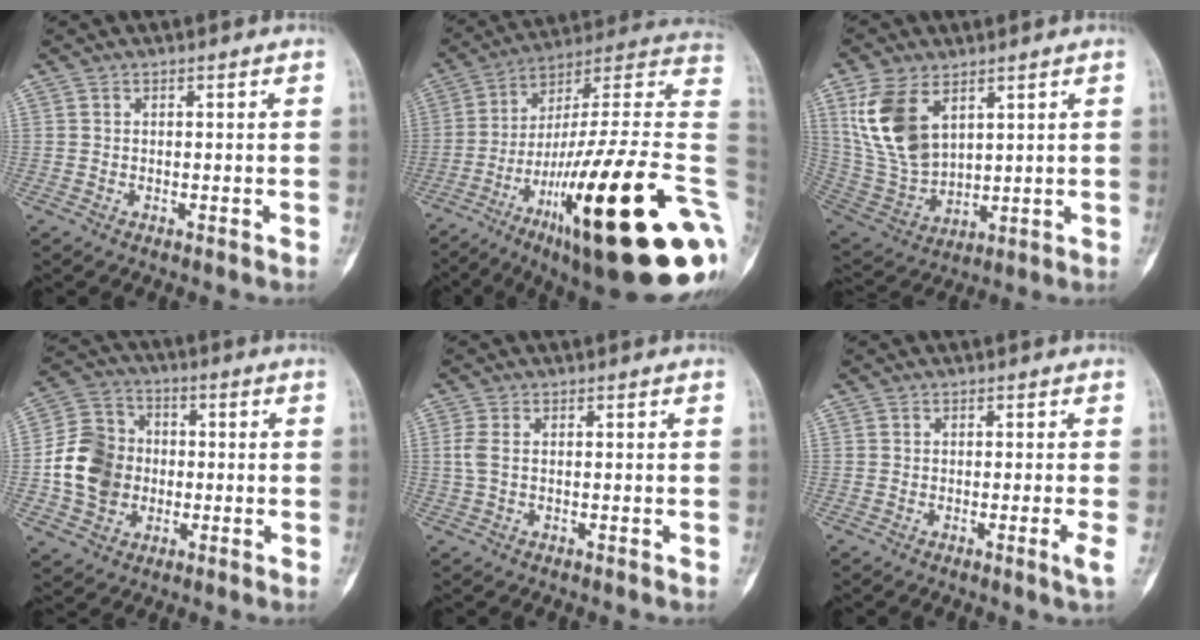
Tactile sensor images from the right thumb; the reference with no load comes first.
{"total": 34.8, "force": [-9.6, 6.6, 32.8], "torque": [-0.419, 0.062, -0.157]}
{"total": 14.3, "force": [6.1, 8.4, 9.9], "torque": [-0.190, -0.025, 0.139]}
{"total": 13.2, "force": [-1.3, 11.2, 6.8], "torque": [-0.106, 0.020, -0.030]}
{"total": 2.4, "force": [0.2, 1.3, 2.0], "torque": [-0.064, 0.003, 0.002]}
{"total": 1.9, "force": [-0.5, -0.5, 1.8], "torque": [-0.035, -0.007, -0.010]}